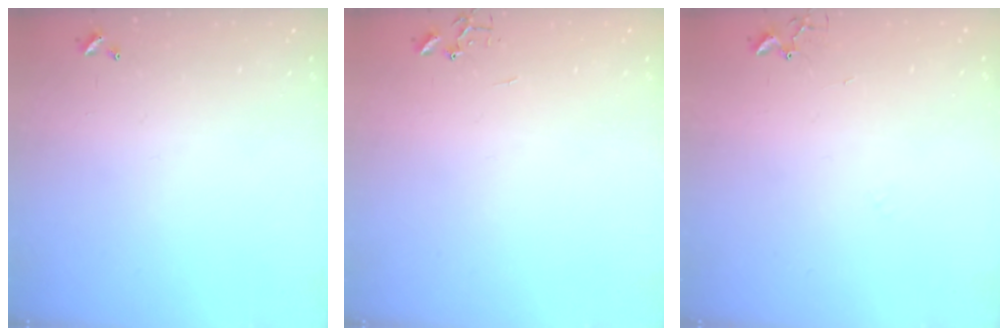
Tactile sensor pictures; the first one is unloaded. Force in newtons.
{"total": 0.0}
{"total": 4.9, "press": 4.9, "slide": 0.5}